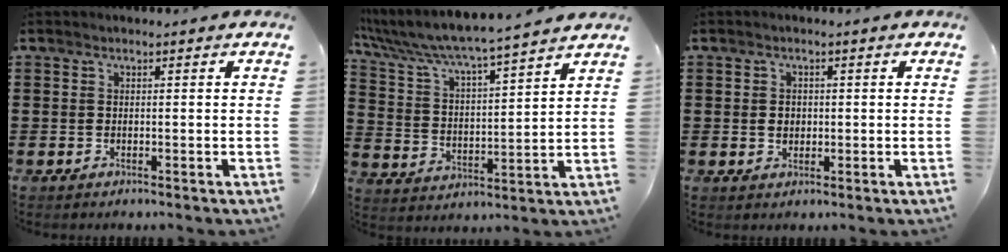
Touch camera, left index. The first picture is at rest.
{"total": 5.6, "force": [5.2, -0.3, 2.3], "torque": [-0.070, -0.037, 0.080]}
{"total": 1.9, "force": [0.1, 1.5, 1.1], "torque": [-0.025, 0.008, 0.000]}